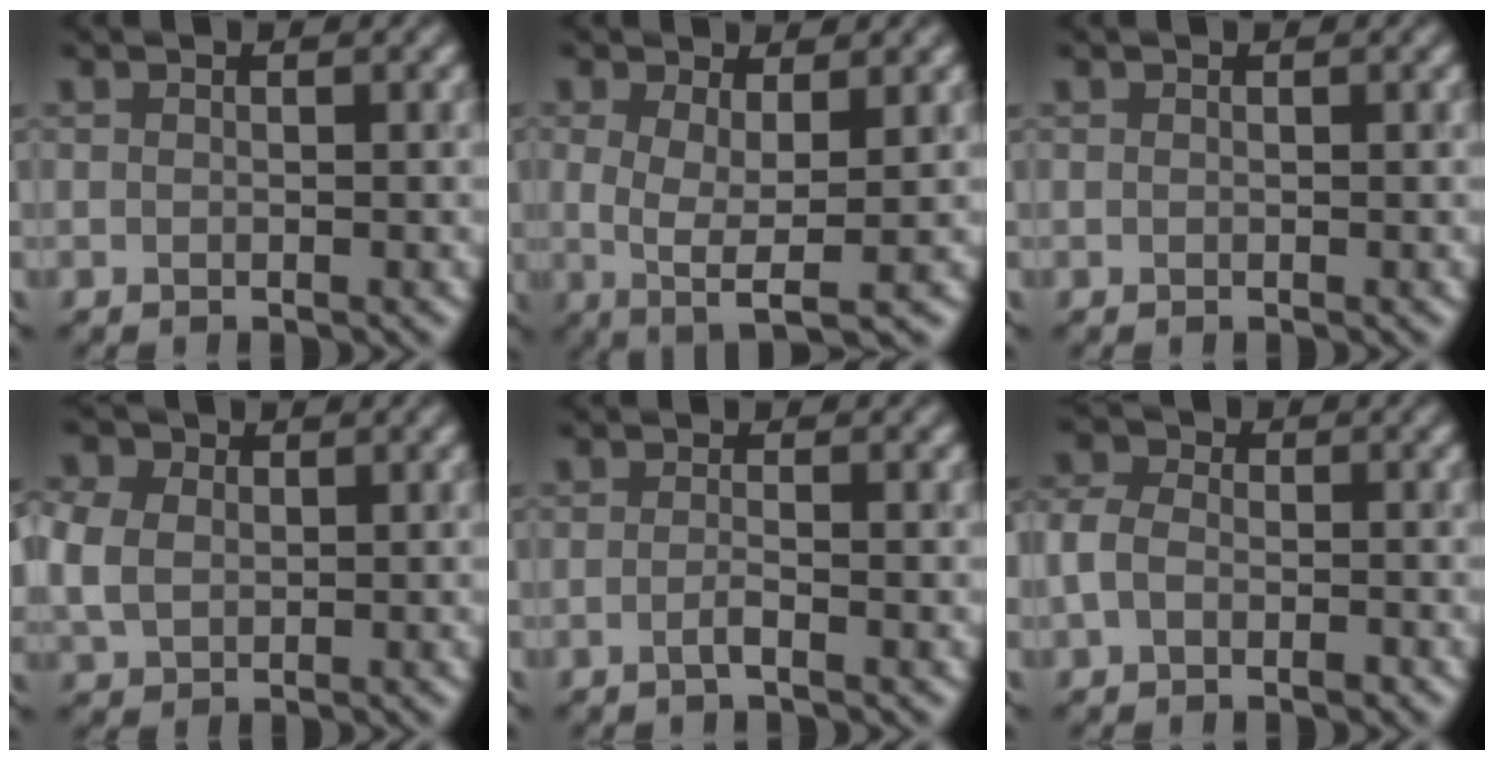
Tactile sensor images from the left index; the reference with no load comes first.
{"total": 4.0, "force": [-0.3, 1.3, 3.8], "torque": [-0.069, -0.004, -0.002]}
{"total": 0.0}
{"total": 5.4, "force": [1.2, 4.4, 2.9], "torque": [-0.096, 0.022, 0.022]}
{"total": 1.3, "force": [-0.6, 0.3, 1.0], "torque": [-0.012, 0.007, -0.015]}
{"total": 3.3, "force": [-1.3, 2.3, 2.0], "torque": [-0.042, 0.016, -0.032]}